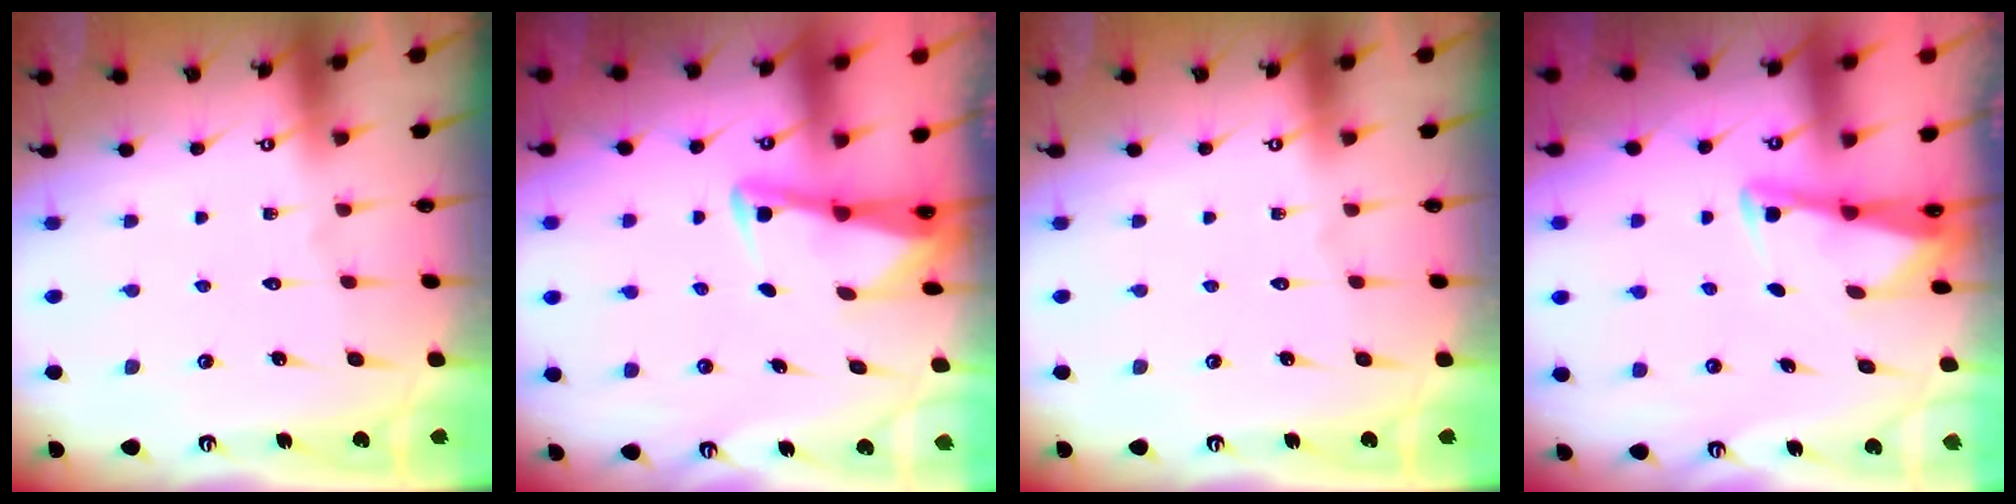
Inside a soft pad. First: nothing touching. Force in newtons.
{"total": 3.0, "press": 3.0, "slide": 0.4}
{"total": 0.0}
{"total": 2.9, "press": 2.9, "slide": 0.1}